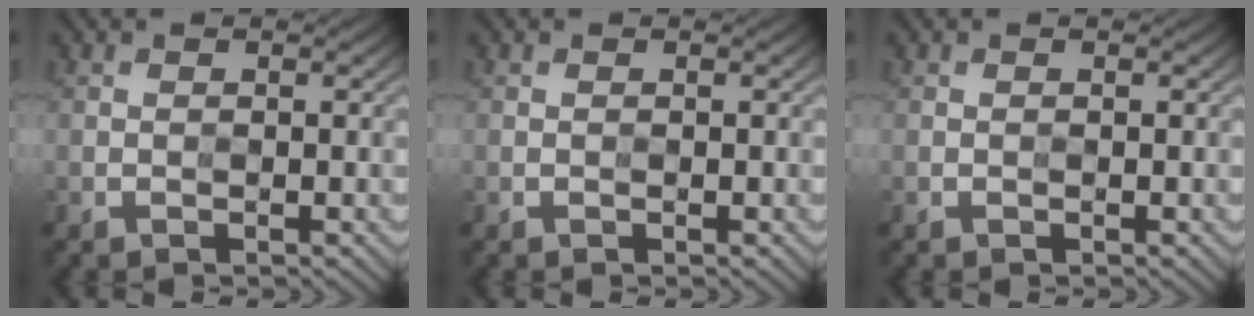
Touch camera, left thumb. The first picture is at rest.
{"total": 0.0}
{"total": 0.0}